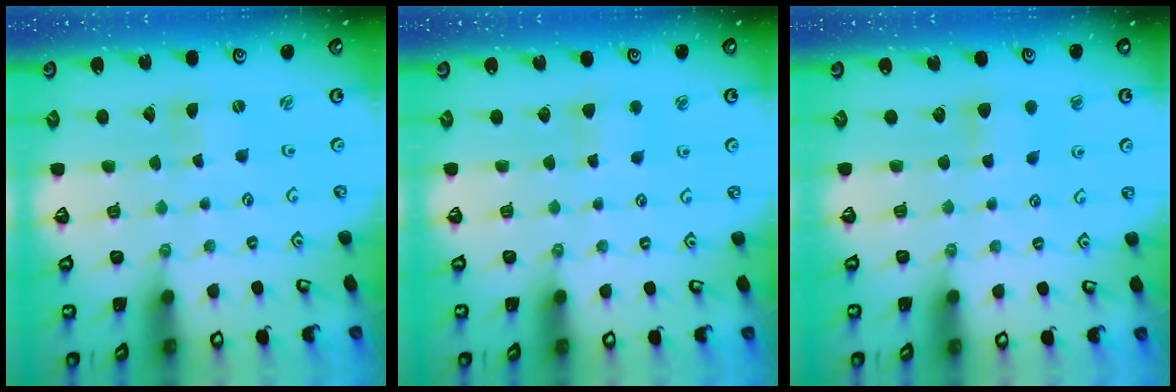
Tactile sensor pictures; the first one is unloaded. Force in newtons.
{"total": 3.6, "press": 3.5, "slide": 0.7}
{"total": 5.5, "press": 5.5, "slide": 0.6}